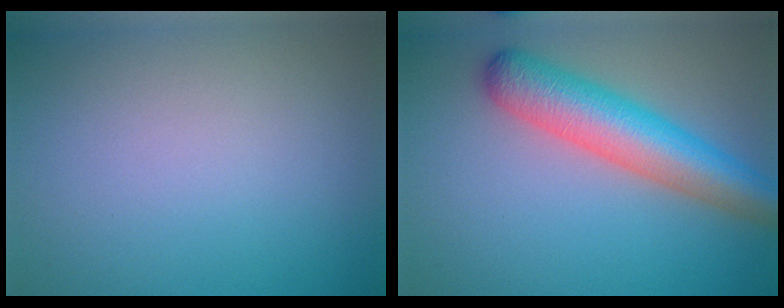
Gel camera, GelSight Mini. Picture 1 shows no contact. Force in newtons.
{"total": 7.0, "press": 7.0, "slide": 0.2}